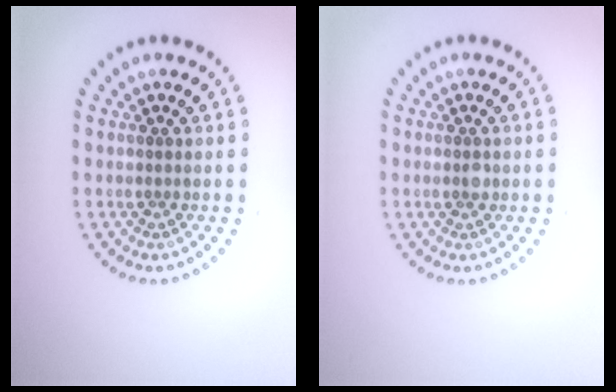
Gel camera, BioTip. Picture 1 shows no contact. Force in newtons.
{"total": 0.9, "press": 0.9, "slide": 0.1}